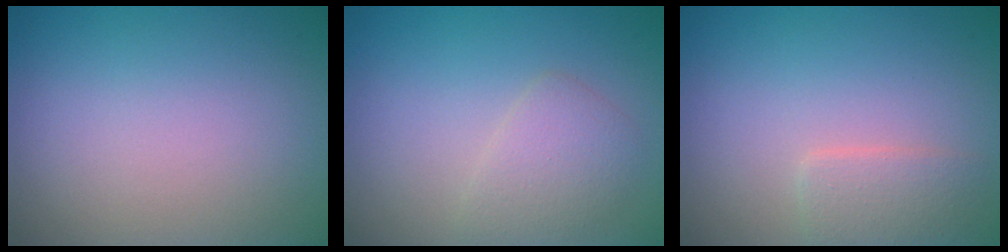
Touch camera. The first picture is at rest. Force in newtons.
{"total": 2.2, "press": 2.2, "slide": 0.0}
{"total": 2.0, "press": 2.0, "slide": 0.1}